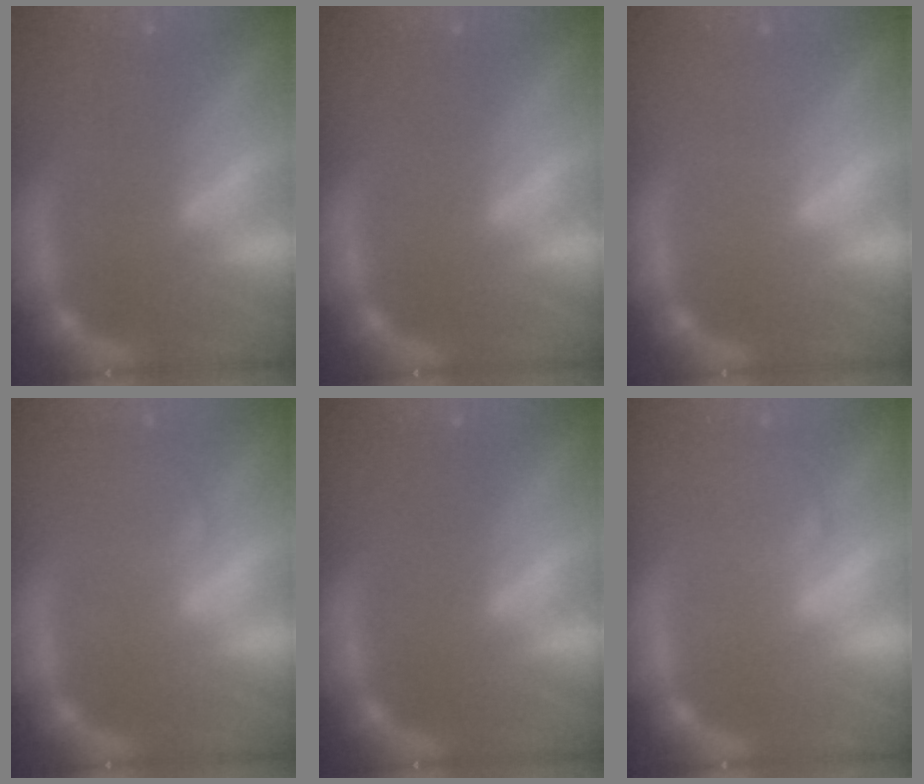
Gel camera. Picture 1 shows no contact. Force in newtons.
{"total": 0.0}
{"total": 0.9}
{"total": 2.4}
{"total": 0.0}
{"total": 2.9}